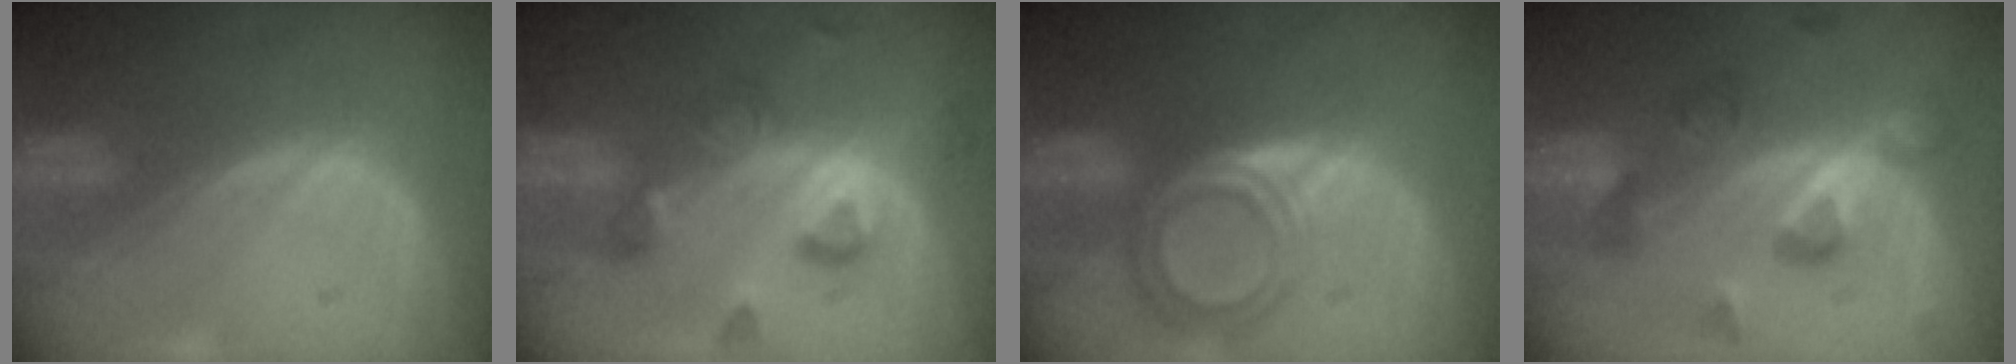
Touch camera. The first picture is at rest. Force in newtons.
{"total": 7.4, "press": 7.3, "slide": 1.2}
{"total": 6.4, "press": 5.7, "slide": 3.0}
{"total": 7.4, "press": 7.4, "slide": 0.8}